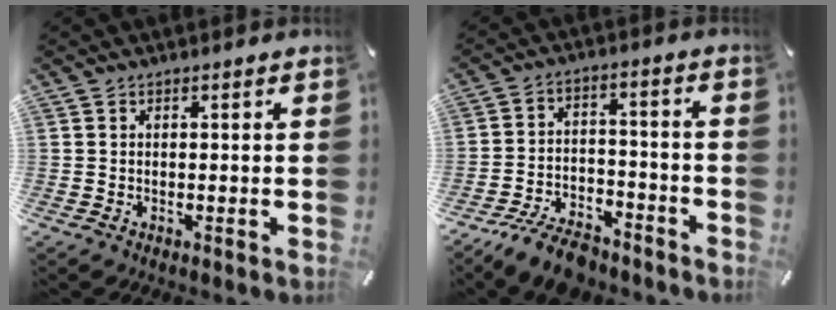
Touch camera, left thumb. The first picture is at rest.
{"total": 9.8, "force": [-8.2, 3.8, 3.8], "torque": [-0.049, 0.058, -0.150]}